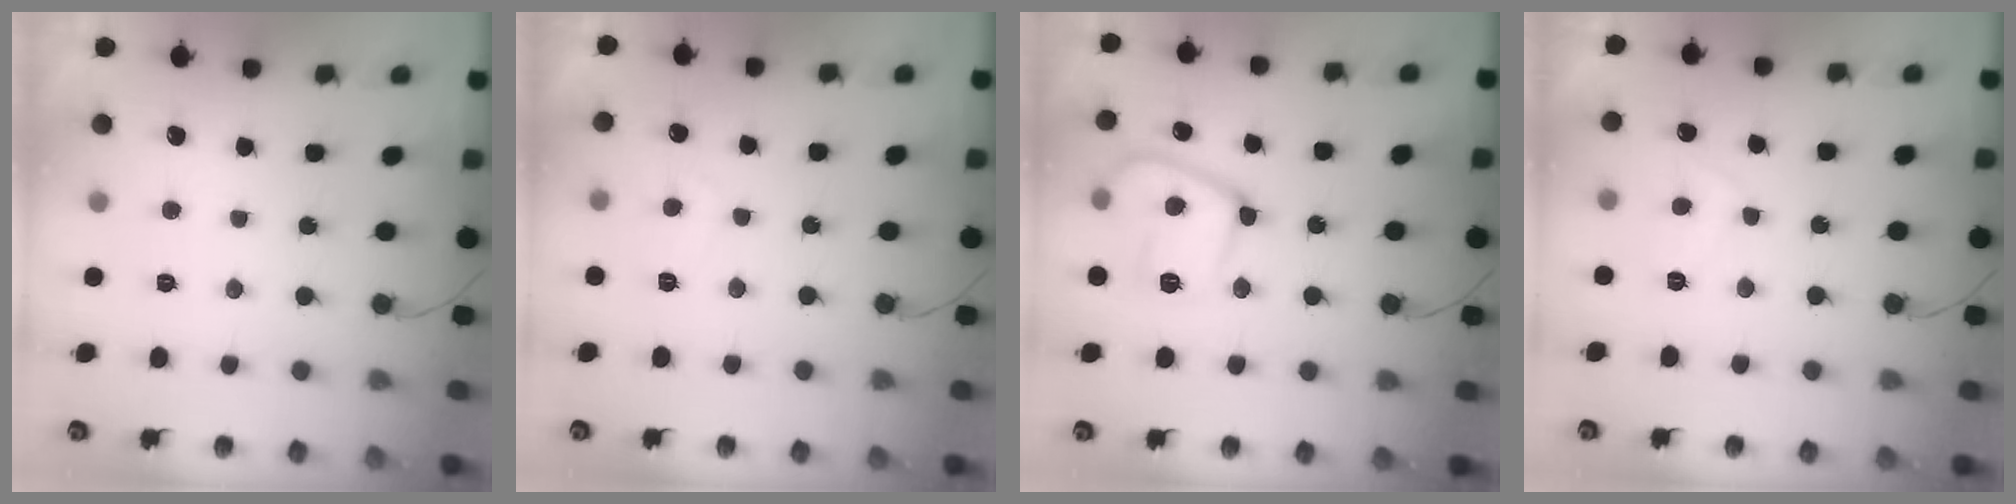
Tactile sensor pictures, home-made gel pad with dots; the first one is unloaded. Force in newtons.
{"total": 2.7, "press": 2.6, "slide": 0.7}
{"total": 14.4, "press": 14.3, "slide": 1.6}
{"total": 3.9, "press": 3.8, "slide": 0.6}